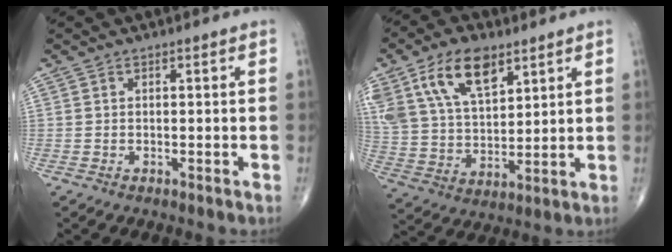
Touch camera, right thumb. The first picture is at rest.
{"total": 16.7, "force": [9.0, 8.9, 11.0], "torque": [-0.192, -0.024, 0.174]}